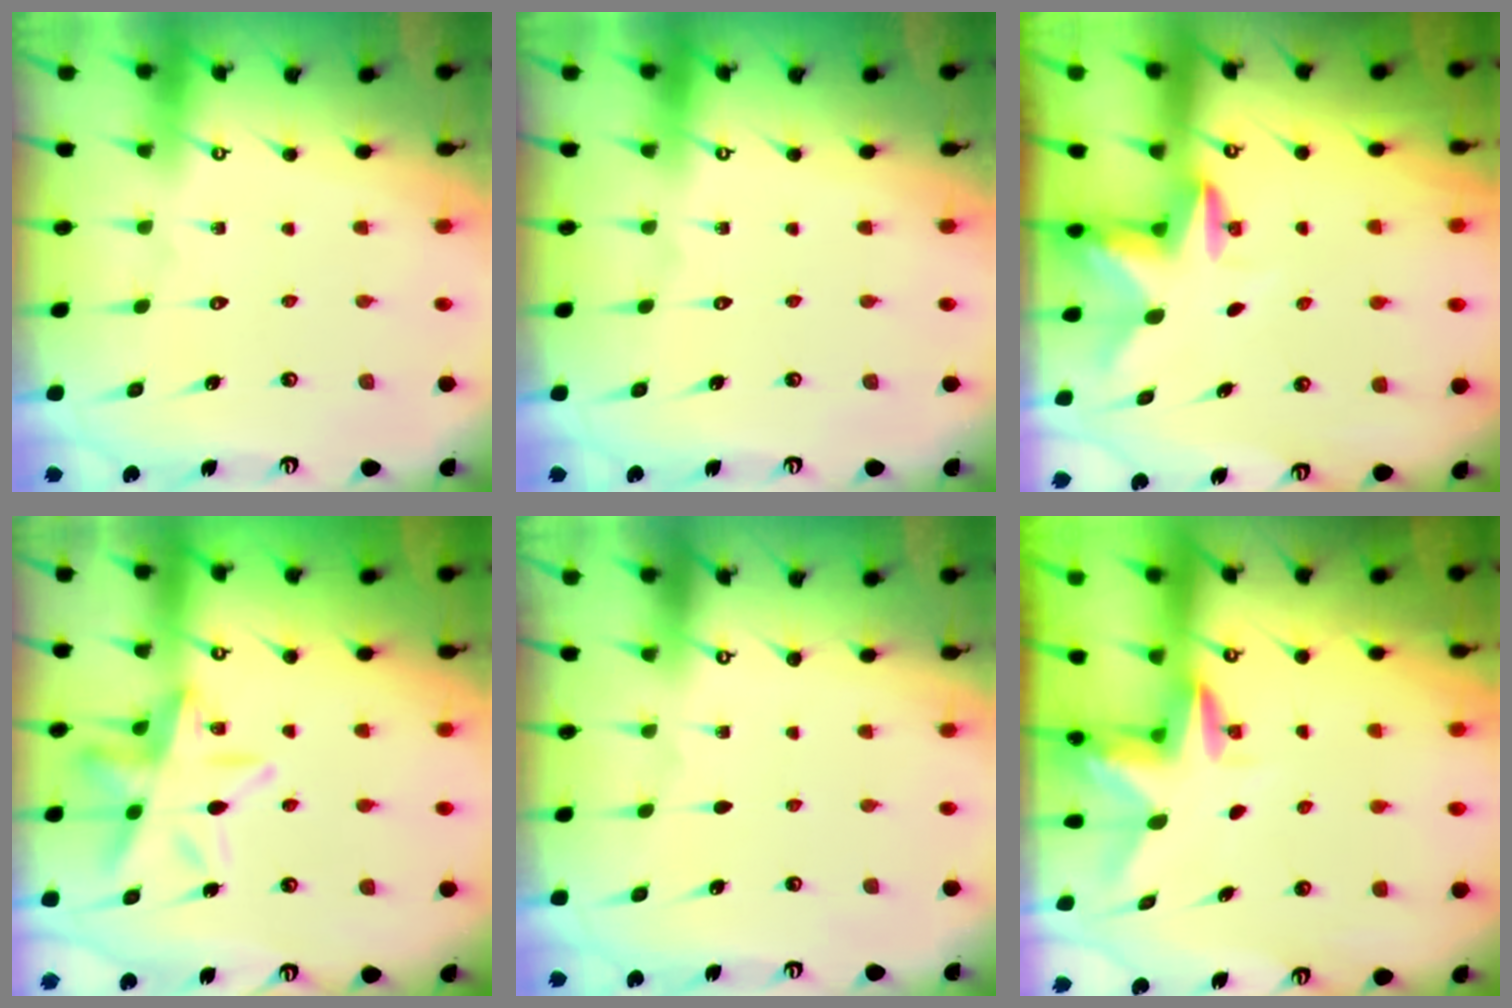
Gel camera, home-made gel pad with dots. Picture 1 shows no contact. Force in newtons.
{"total": 0.0}
{"total": 2.8, "press": 2.7, "slide": 0.5}
{"total": 13.9, "press": 13.9, "slide": 1.5}
{"total": 0.0}
{"total": 3.1, "press": 3.0, "slide": 0.3}